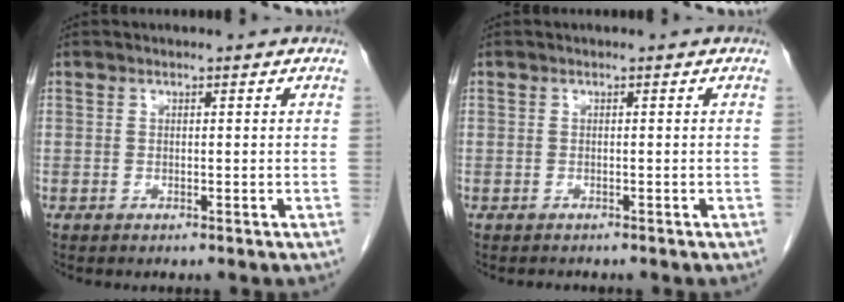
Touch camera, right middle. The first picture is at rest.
{"total": 0.7, "force": [-0.7, 0.2, 0.1], "torque": [-0.009, -0.003, -0.010]}